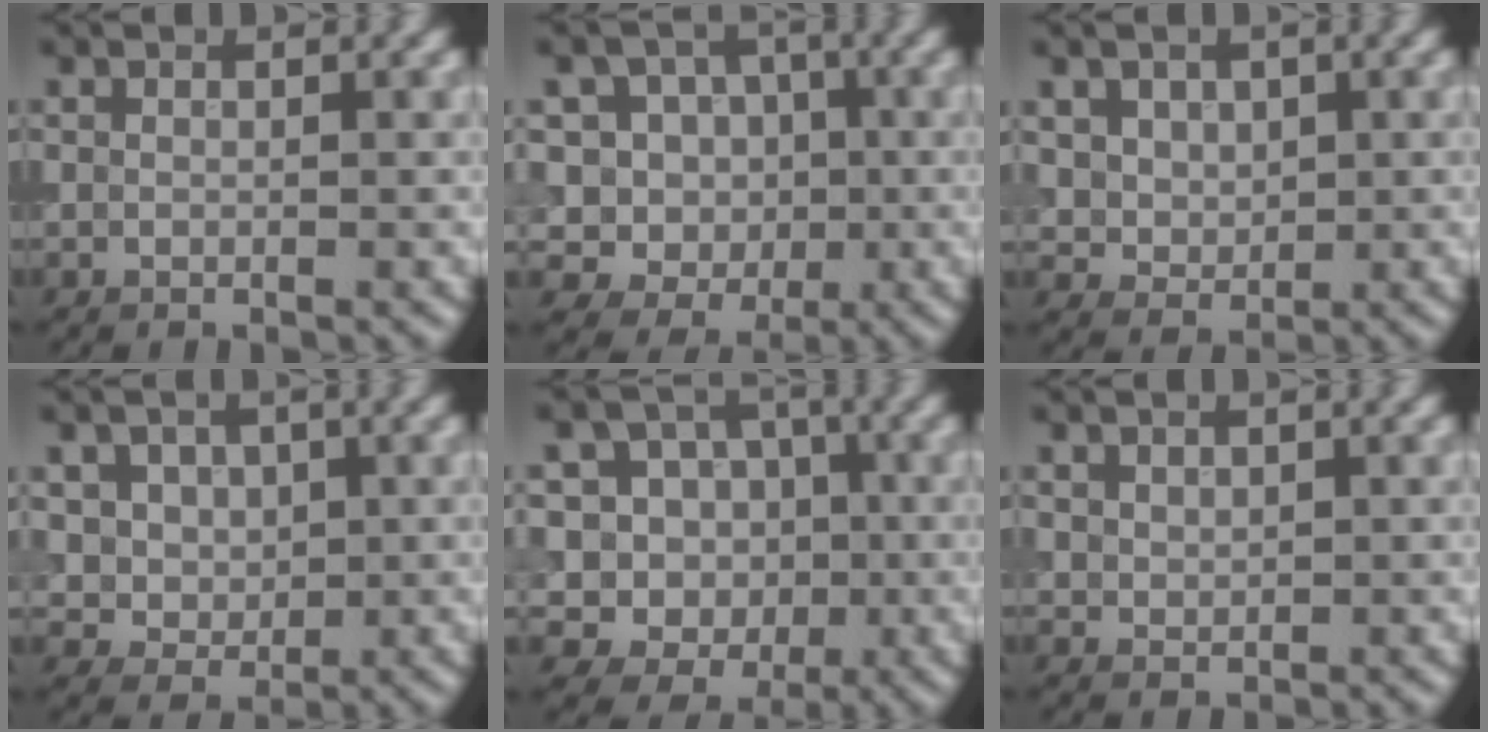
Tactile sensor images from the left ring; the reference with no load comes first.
{"total": 8.4, "force": [1.8, 7.5, 3.4], "torque": [-0.056, 0.026, 0.001]}
{"total": 3.7, "force": [1.5, 2.9, 1.8], "torque": [-0.048, -0.001, 0.036]}
{"total": 4.3, "force": [1.2, 3.8, 1.8], "torque": [-0.035, -0.002, 0.027]}
{"total": 10.1, "force": [1.0, 9.5, 3.3], "torque": [-0.085, 0.050, -0.016]}
{"total": 1.1, "force": [0.6, 0.8, 0.4], "torque": [-0.006, -0.003, 0.015]}